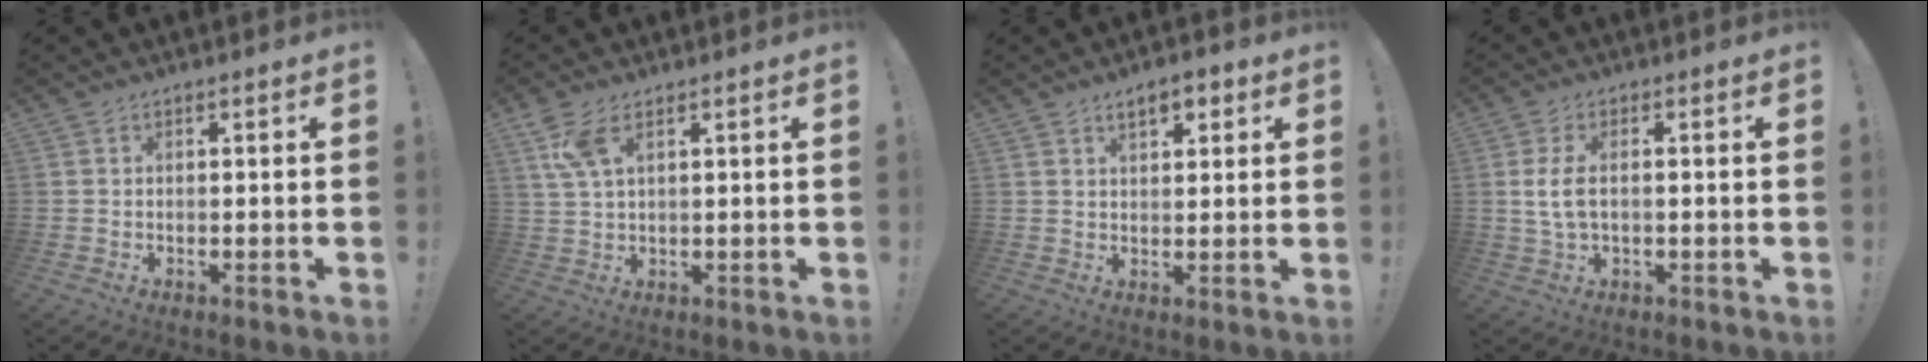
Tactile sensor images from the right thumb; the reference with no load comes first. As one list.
[{"total": 6.7, "force": [3.3, 2.6, 5.1], "torque": [-0.104, -0.010, 0.062]}, {"total": 5.1, "force": [3.0, 2.5, 3.4], "torque": [-0.048, -0.007, 0.049]}, {"total": 5.6, "force": [0.1, 2.5, 5.0], "torque": [-0.085, -0.006, -0.001]}]